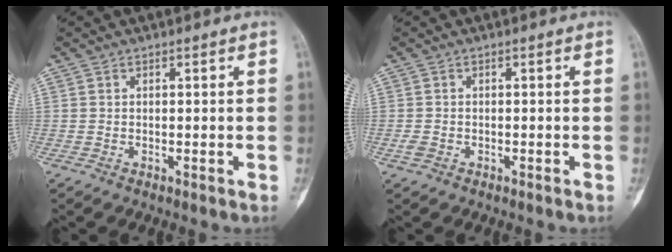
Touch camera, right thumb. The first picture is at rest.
{"total": 1.4, "force": [-0.6, 1.0, 0.7], "torque": [-0.018, 0.004, -0.012]}